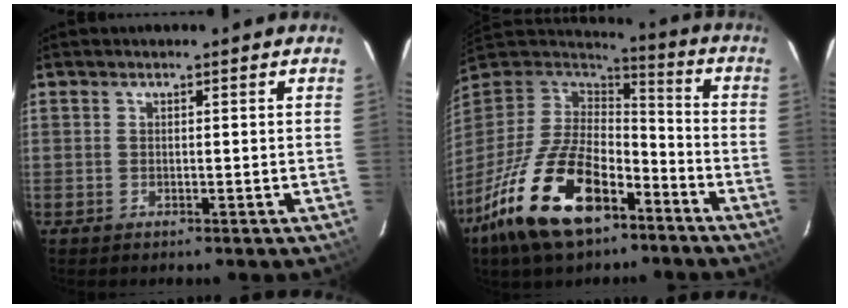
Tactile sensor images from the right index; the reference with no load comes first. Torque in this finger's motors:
{"motor_torque": [1.29, -0.85, 1.05, 0.19]}